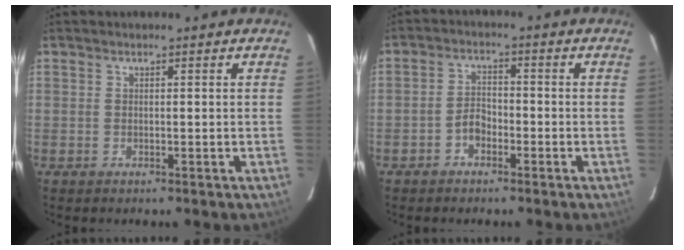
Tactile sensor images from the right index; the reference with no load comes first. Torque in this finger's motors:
{"motor_torque": [1.06, -0.13, 0.05, 0.00]}